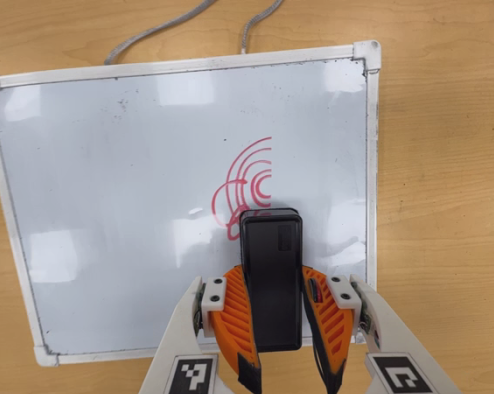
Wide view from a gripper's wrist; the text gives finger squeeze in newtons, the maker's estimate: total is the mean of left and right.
{"total": 6.9, "left": 5.8, "right": 7.9}